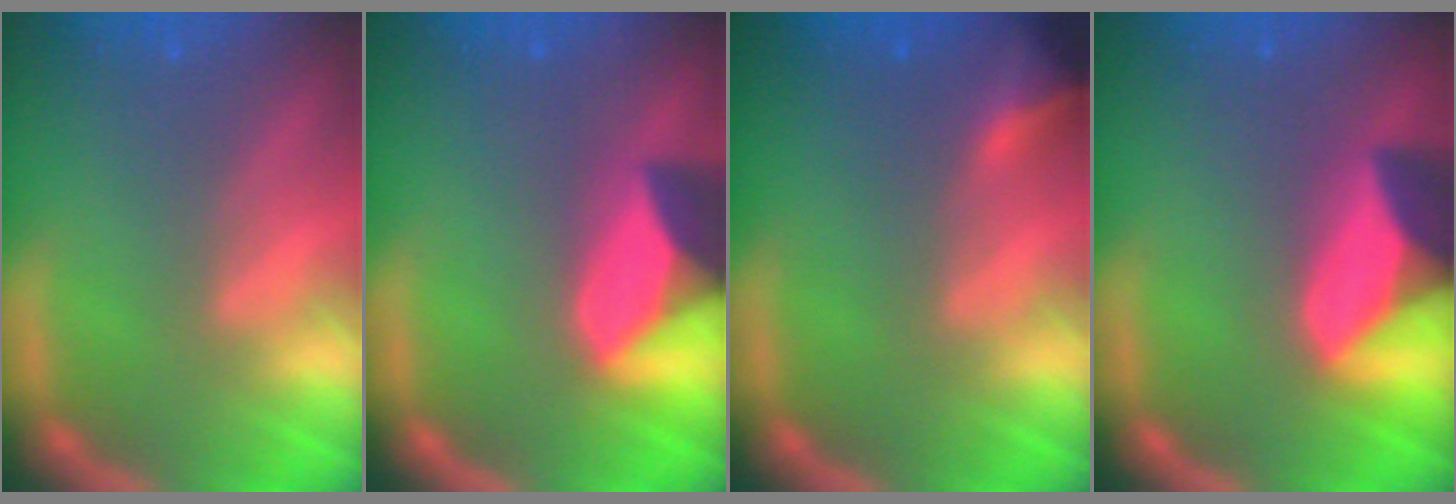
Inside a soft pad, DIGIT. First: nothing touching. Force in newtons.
{"total": 8.4}
{"total": 2.9}
{"total": 10.0}